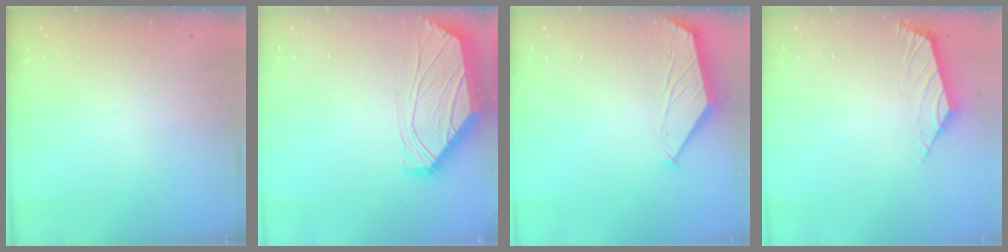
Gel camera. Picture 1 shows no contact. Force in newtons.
{"total": 0.8, "press": 0.8, "slide": 0.1}
{"total": 1.6, "press": 1.6, "slide": 0.4}
{"total": 2.9, "press": 2.9, "slide": 0.7}